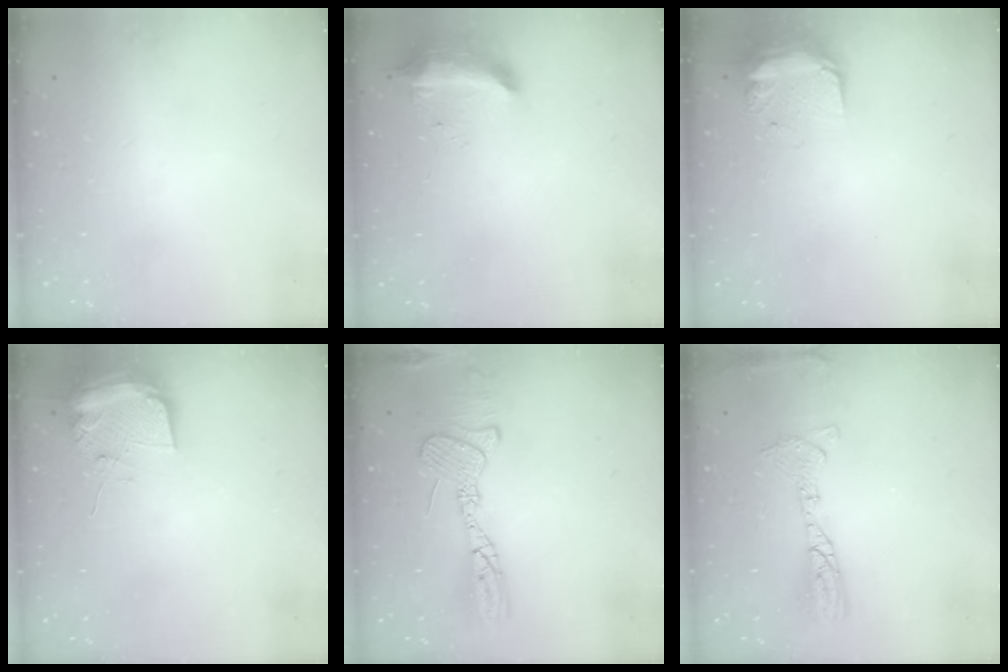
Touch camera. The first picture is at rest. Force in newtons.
{"total": 8.3, "press": 8.3, "slide": 0.1}
{"total": 9.3, "press": 9.1, "slide": 1.9}
{"total": 10.4, "press": 10.4, "slide": 1.2}
{"total": 13.1, "press": 13.1, "slide": 0.3}
{"total": 10.6, "press": 10.4, "slide": 2.2}